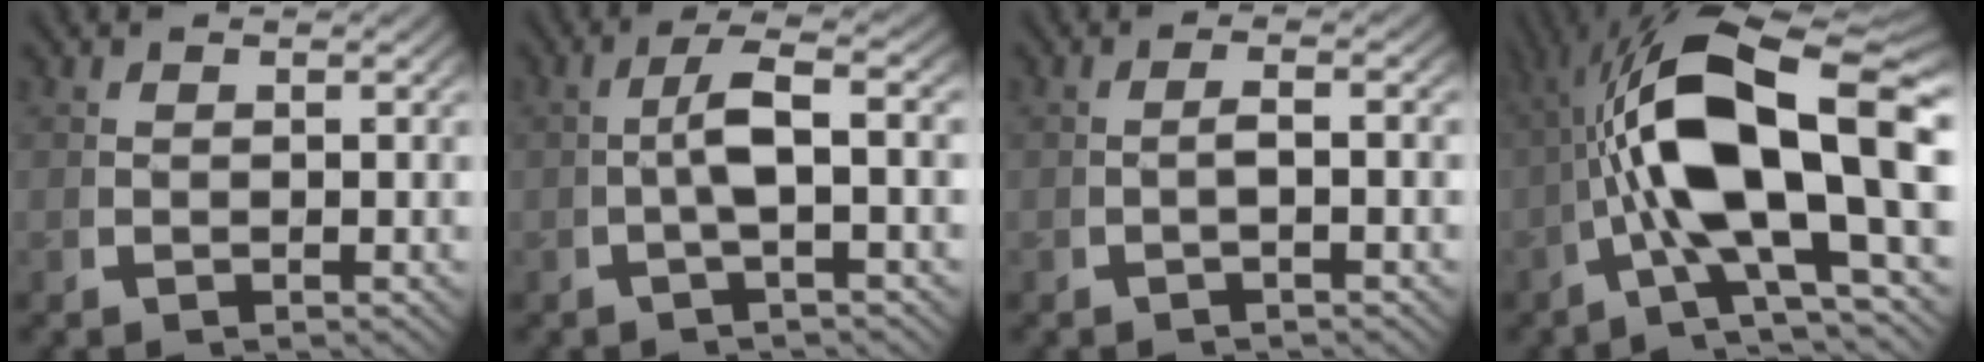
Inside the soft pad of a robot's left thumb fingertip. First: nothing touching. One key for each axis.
{"total": 4.3, "fx": -0.1, "fy": 1.0, "fz": 4.2, "tx": -0.090, "ty": 0.003, "tz": -0.006}
{"total": 1.8, "fx": -0.5, "fy": 0.2, "fz": 1.7, "tx": -0.040, "ty": 0.003, "tz": -0.008}
{"total": 14.5, "fx": 0.5, "fy": 6.4, "fz": 13.0, "tx": -0.242, "ty": -0.005, "tz": 0.009}